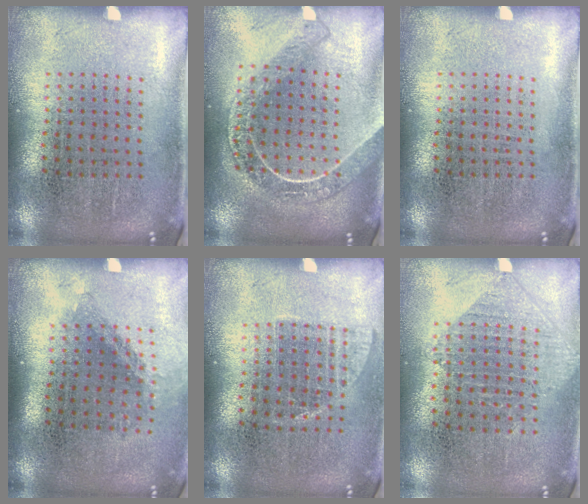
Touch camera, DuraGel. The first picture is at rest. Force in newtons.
{"total": 2.0, "press": 1.7, "slide": 1.0}
{"total": 0.0}
{"total": 1.4, "press": 1.0, "slide": 1.0}
{"total": 1.0, "press": 0.8, "slide": 0.5}
{"total": 0.9, "press": 0.9, "slide": 0.2}